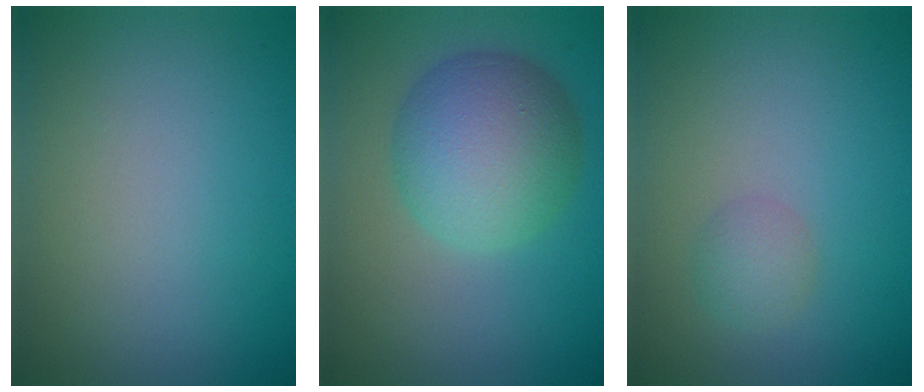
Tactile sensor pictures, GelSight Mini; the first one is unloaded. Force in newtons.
{"total": 7.1, "press": 7.1, "slide": 0.1}
{"total": 1.7, "press": 1.7, "slide": 0.0}